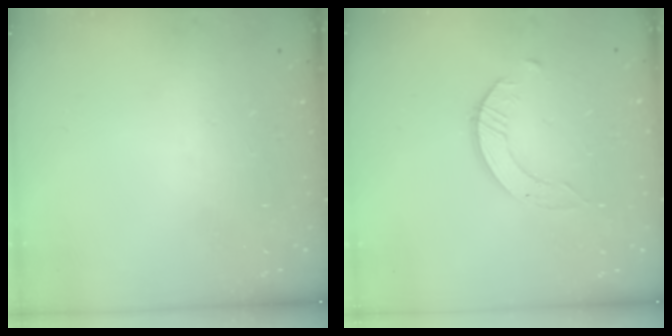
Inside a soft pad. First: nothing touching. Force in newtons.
{"total": 1.6, "press": 1.6, "slide": 0.2}